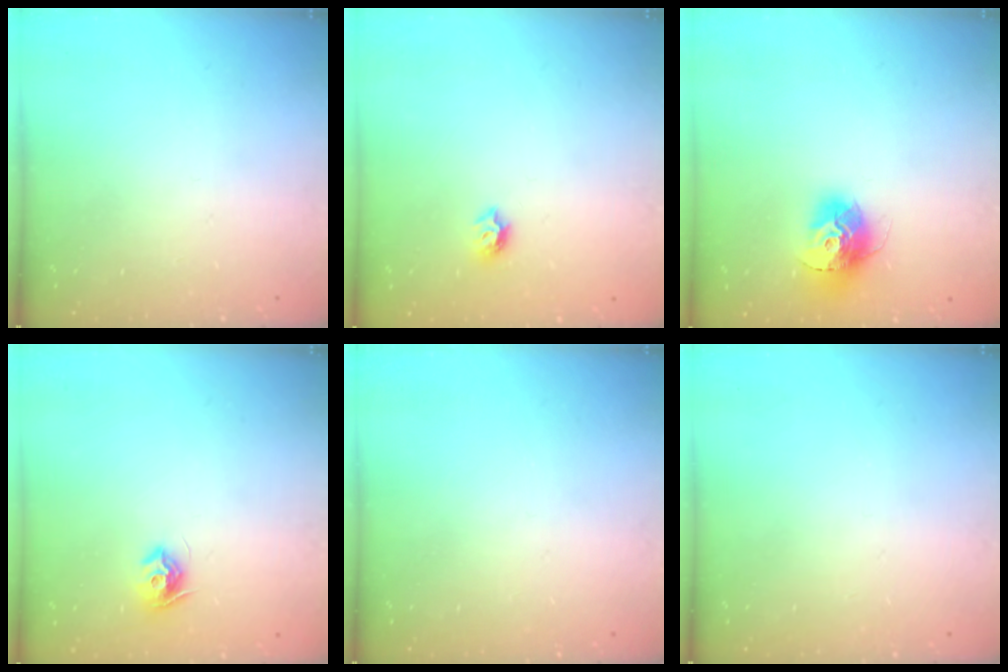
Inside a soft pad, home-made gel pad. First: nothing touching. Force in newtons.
{"total": 5.7, "press": 5.6, "slide": 0.8}
{"total": 13.4, "press": 13.3, "slide": 1.2}
{"total": 8.2, "press": 8.2, "slide": 0.1}
{"total": 0.0}
{"total": 0.0}